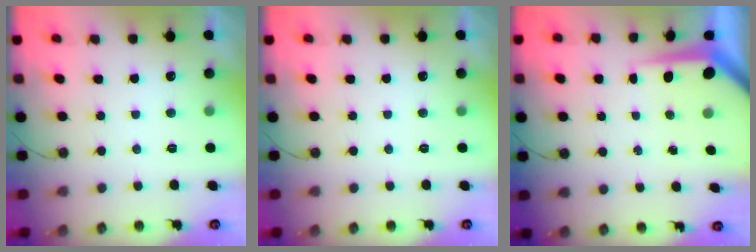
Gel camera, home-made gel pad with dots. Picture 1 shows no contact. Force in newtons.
{"total": 0.0}
{"total": 6.2, "press": 6.2, "slide": 0.6}